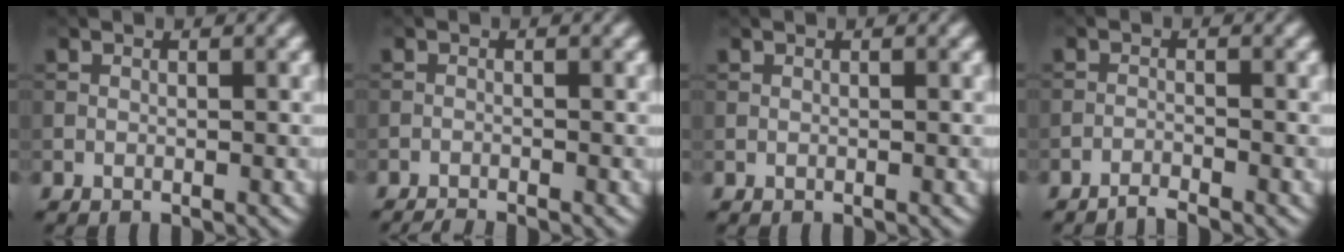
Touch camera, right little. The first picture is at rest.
{"total": 1.5, "force": [-1.4, 0.1, 0.6], "torque": [-0.008, 0.001, -0.031]}
{"total": 0.0}
{"total": 1.6, "force": [-1.5, 0.0, 0.6], "torque": [-0.009, 0.002, -0.035]}